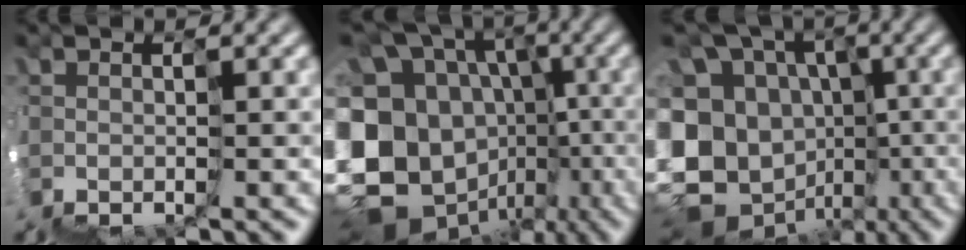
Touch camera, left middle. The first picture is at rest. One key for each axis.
{"total": 13.6, "fx": -3.2, "fy": 12.4, "fz": 4.6, "tx": -0.105, "ty": 0.014, "tz": -0.039}
{"total": 10.6, "fx": -2.3, "fy": 9.8, "fz": 3.5, "tx": -0.104, "ty": 0.032, "tz": -0.028}